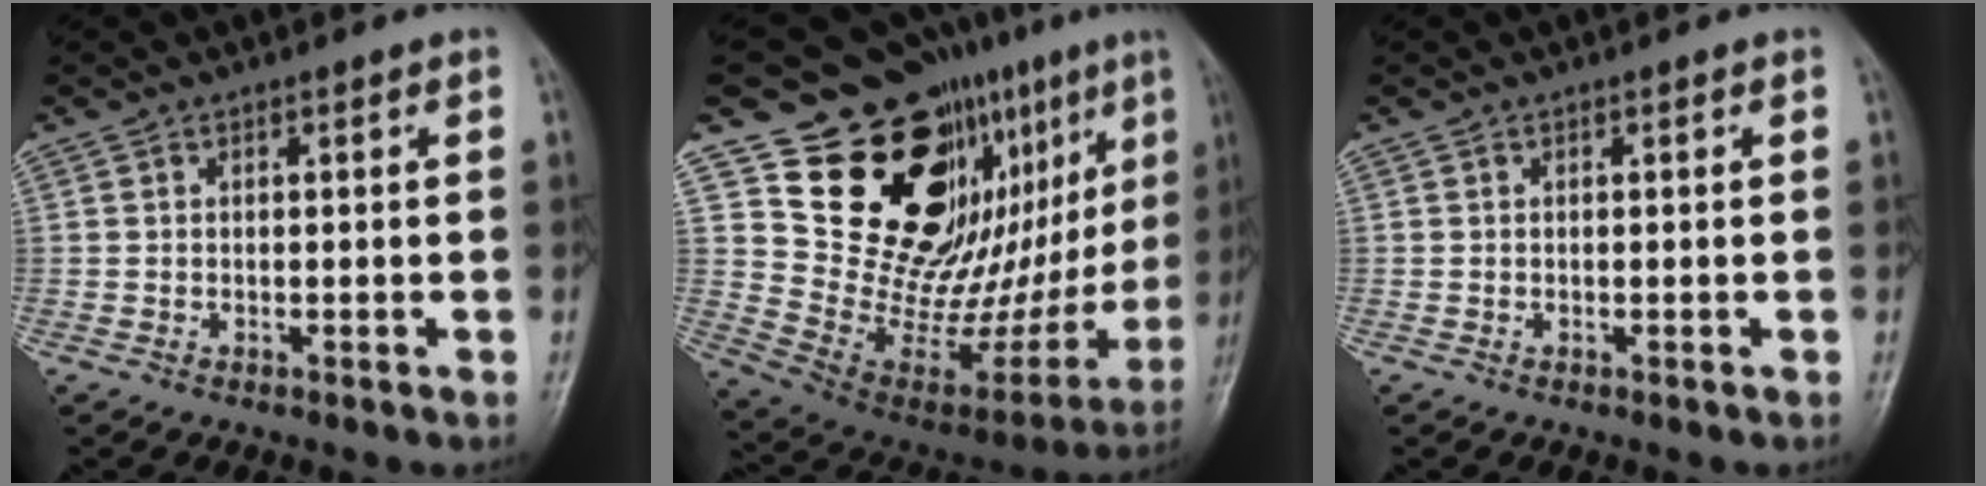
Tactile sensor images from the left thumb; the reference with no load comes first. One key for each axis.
{"total": 26.7, "fx": 13.2, "fy": 13.5, "fz": 18.8, "tx": -0.201, "ty": -0.053, "tz": 0.231}
{"total": 0.0}